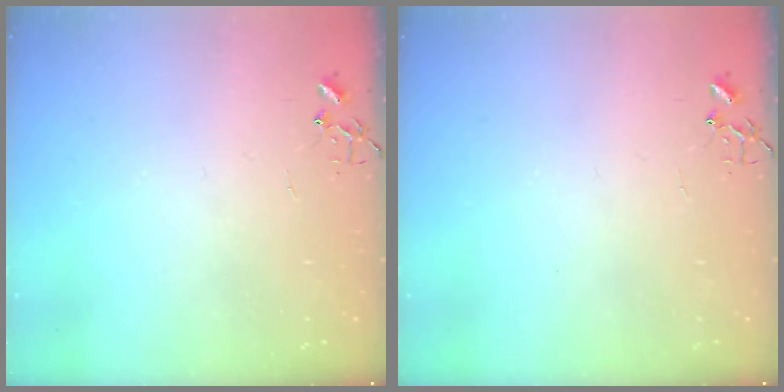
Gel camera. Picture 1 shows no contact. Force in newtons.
{"total": 0.0}